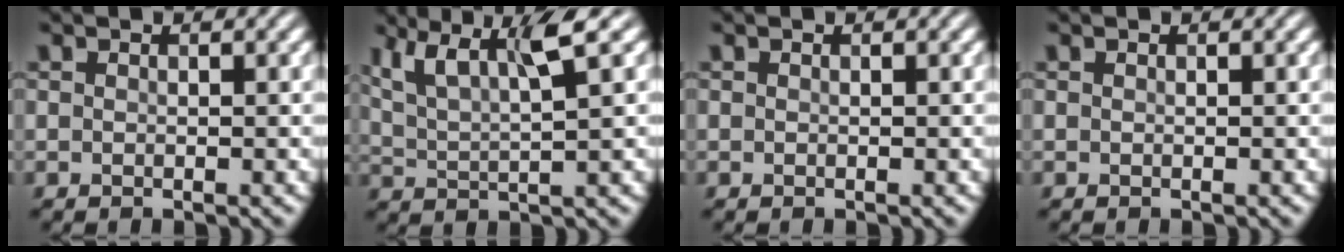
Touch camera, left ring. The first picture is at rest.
{"total": 5.7, "force": [3.3, 1.1, 4.5], "torque": [-0.085, 0.008, 0.064]}
{"total": 0.0}
{"total": 0.0}